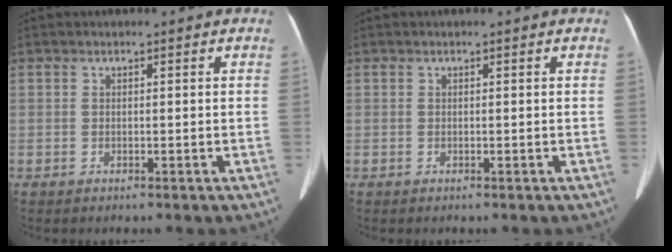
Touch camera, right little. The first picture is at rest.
{"total": 0.0}